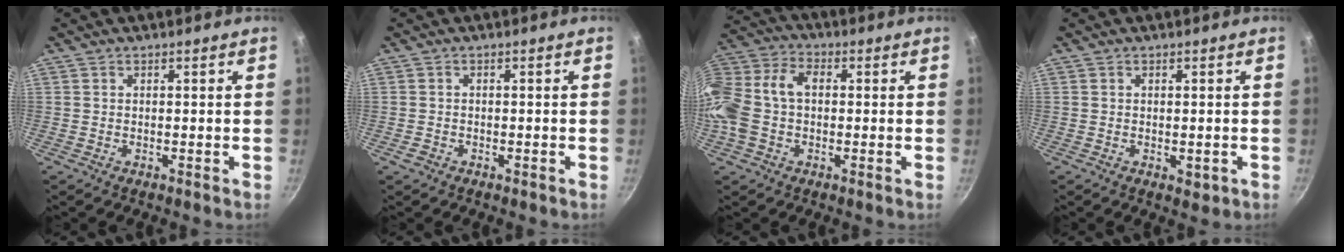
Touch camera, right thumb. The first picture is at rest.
{"total": 1.2, "force": [-0.8, 0.8, 0.5], "torque": [-0.015, 0.005, -0.013]}
{"total": 14.6, "force": [-0.7, 10.4, 10.3], "torque": [-0.203, 0.041, -0.034]}
{"total": 2.1, "force": [-0.6, 1.1, 1.7], "torque": [-0.022, -0.006, -0.005]}